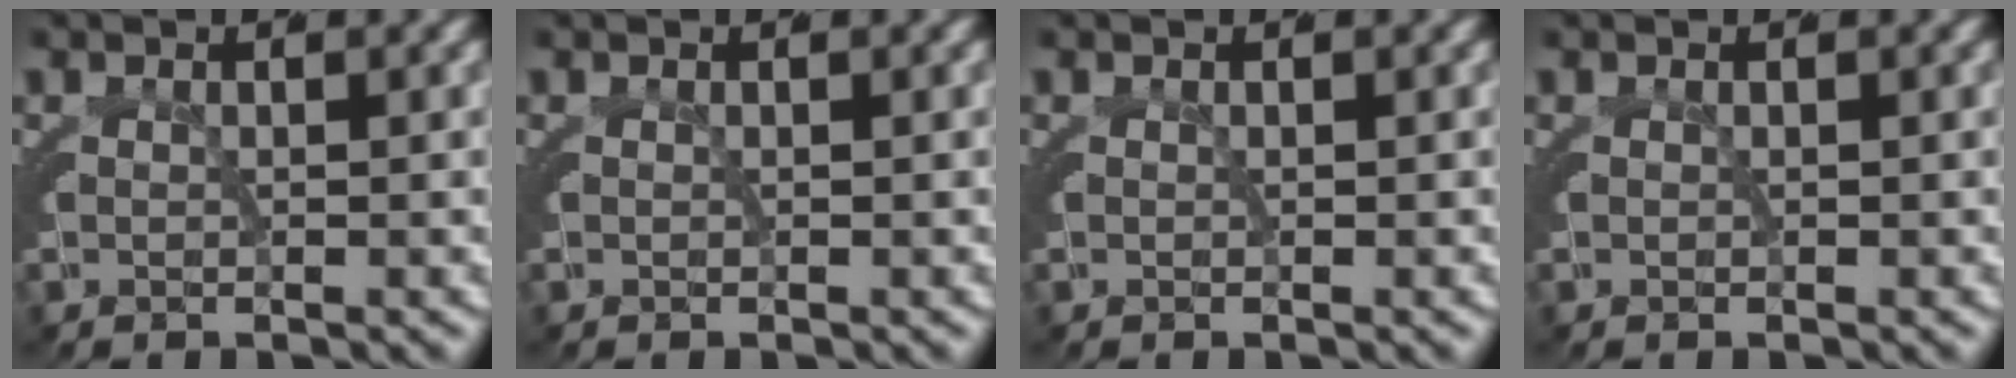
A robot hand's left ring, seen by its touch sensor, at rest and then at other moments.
{"total": 0.0}
{"total": 0.0}
{"total": 0.0}